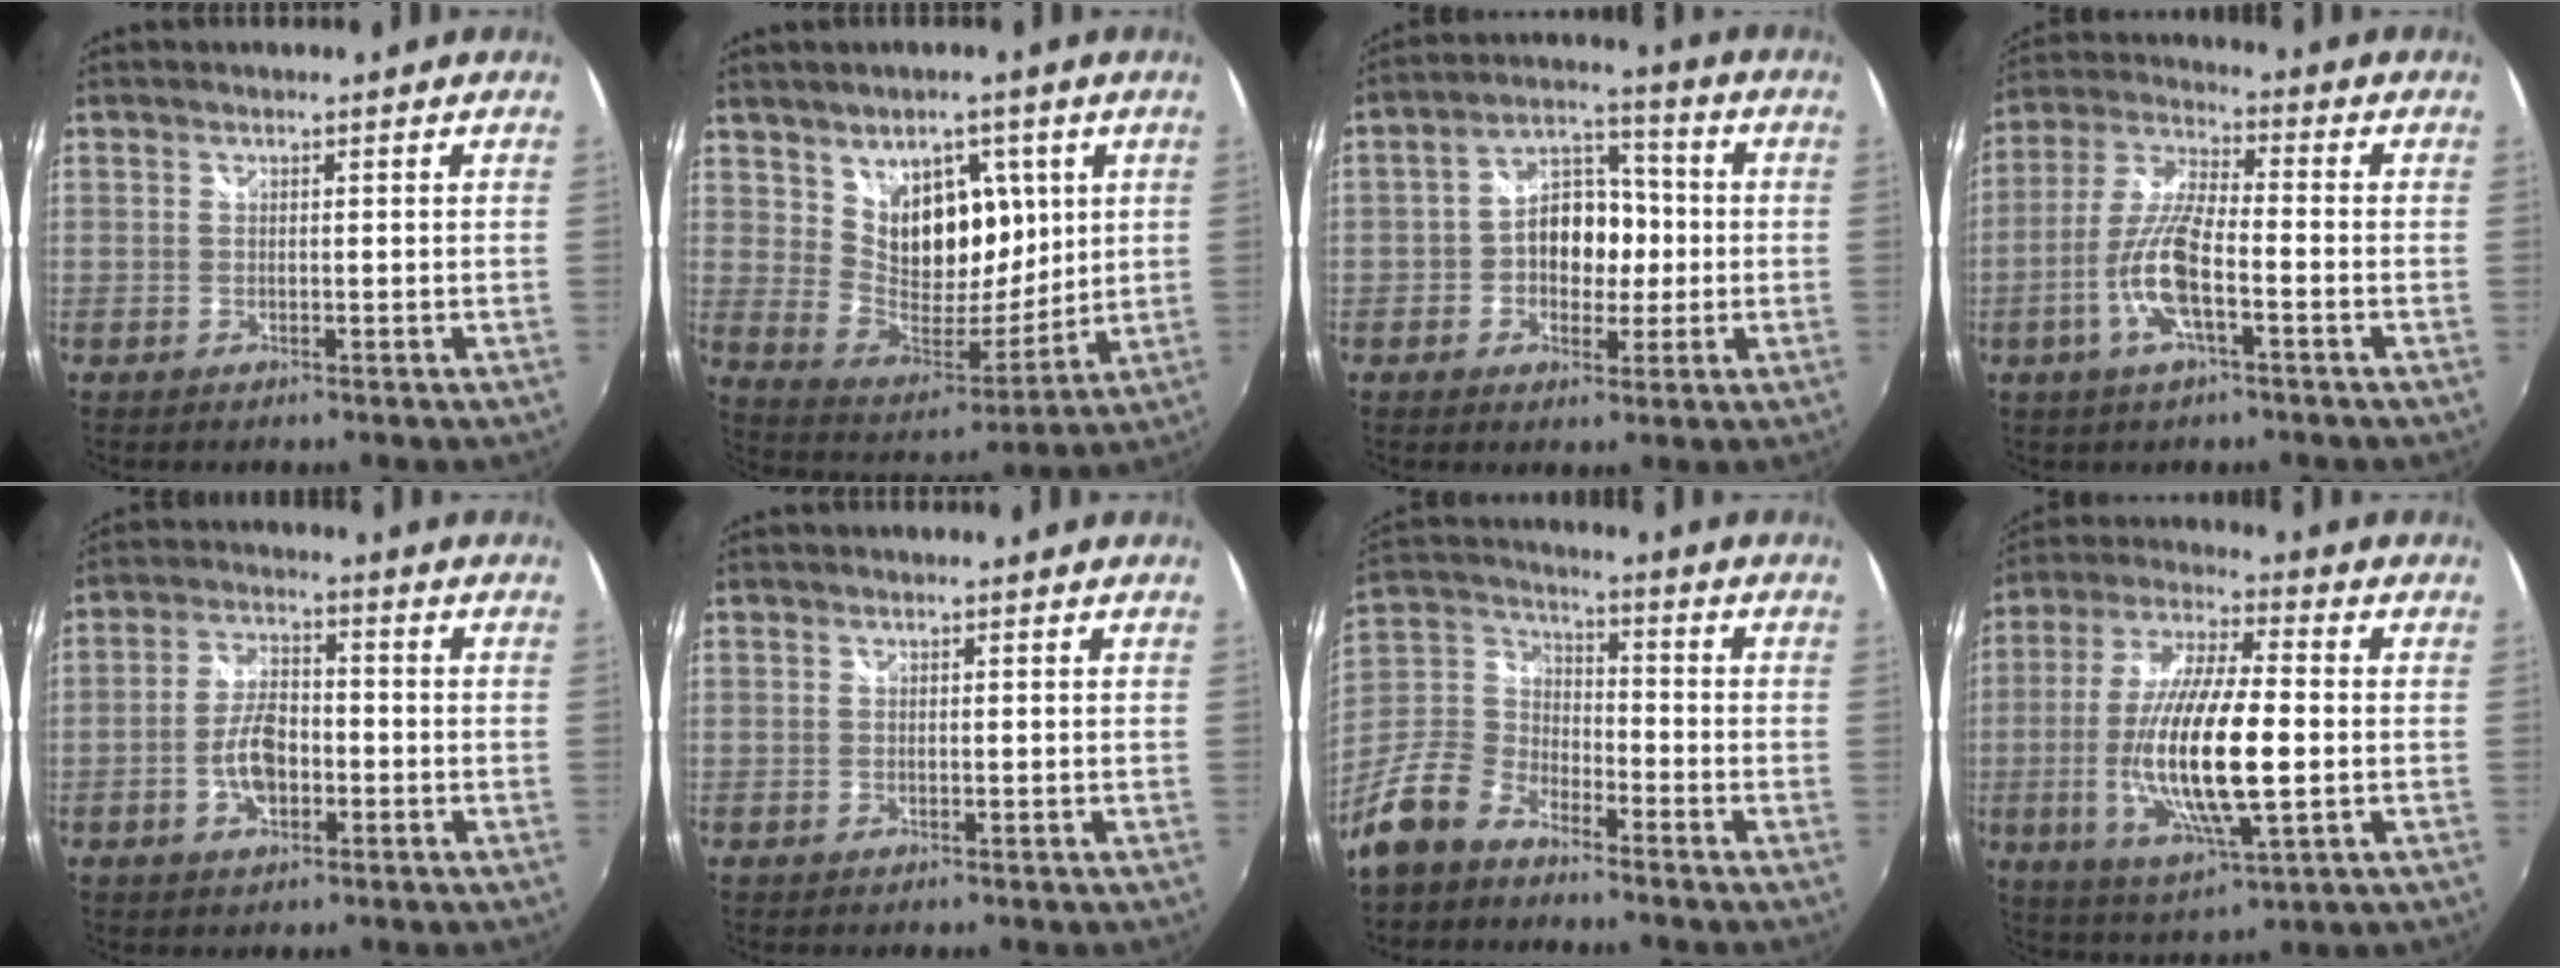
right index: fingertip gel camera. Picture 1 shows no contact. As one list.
[{"total": 14.1, "force": [6.1, 9.5, 8.4], "torque": [-0.129, -0.001, 0.124]}, {"total": 9.5, "force": [-1.4, 7.0, 6.3], "torque": [-0.115, 0.024, -0.021]}, {"total": 11.2, "force": [-4.0, 2.7, 10.1], "torque": [-0.216, -0.002, -0.077]}, {"total": 7.8, "force": [-2.4, 4.3, 6.0], "torque": [-0.119, 0.010, -0.041]}, {"total": 0.0}, {"total": 13.7, "force": [-9.5, 7.6, 6.4], "torque": [-0.165, 0.014, -0.188]}, {"total": 18.6, "force": [-2.4, 4.4, 17.9], "torque": [-0.354, -0.012, -0.040]}]